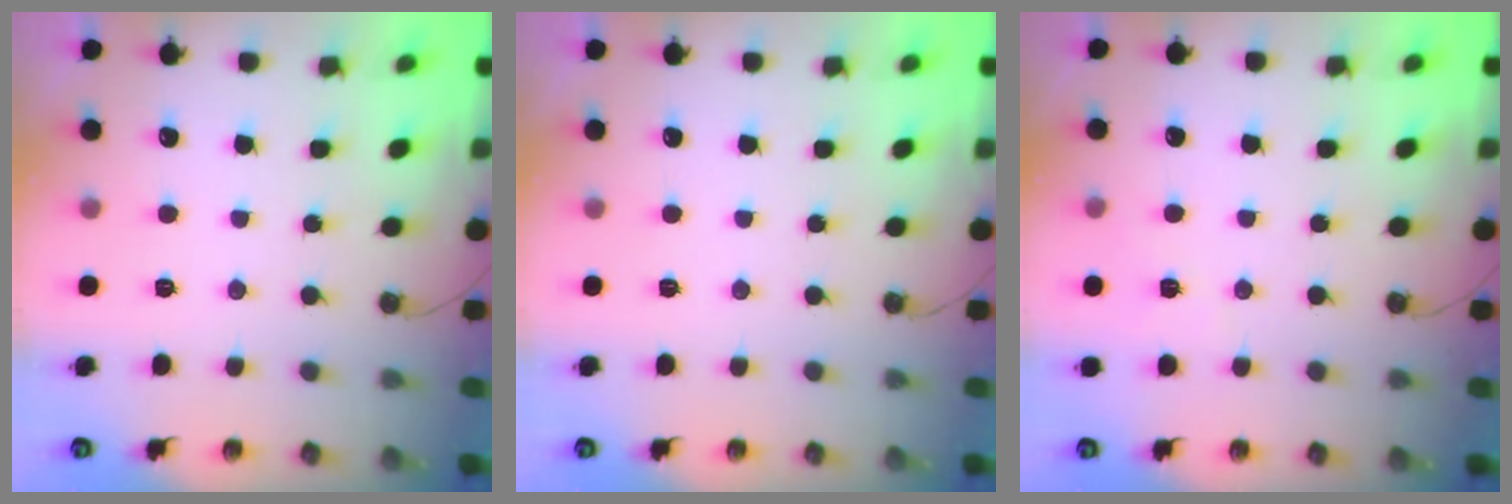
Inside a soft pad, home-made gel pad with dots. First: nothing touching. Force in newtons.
{"total": 0.0}
{"total": 5.0, "press": 1.7, "slide": 4.7}